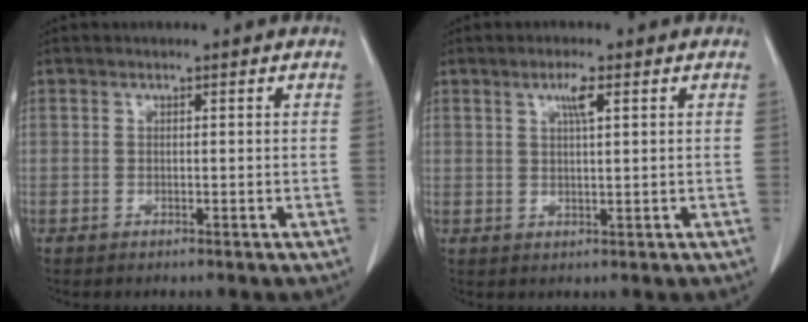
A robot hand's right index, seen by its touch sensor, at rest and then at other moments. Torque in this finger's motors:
{"motor_torque": [0.18, -0.05, 0.06, 0.03]}